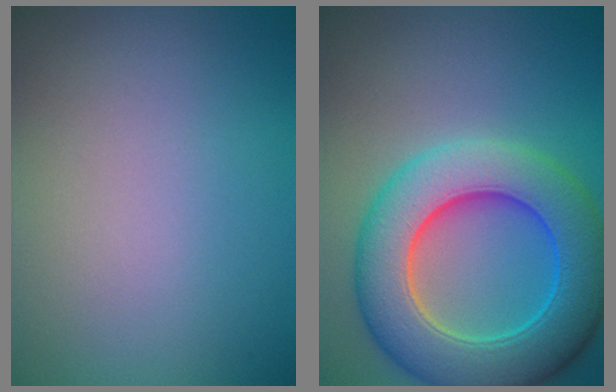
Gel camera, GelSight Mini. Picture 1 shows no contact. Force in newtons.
{"total": 9.2, "press": 9.2, "slide": 0.3}